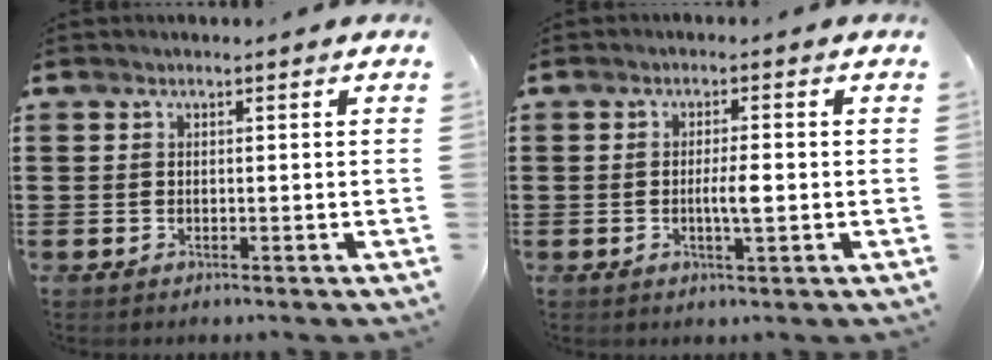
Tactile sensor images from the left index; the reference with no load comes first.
{"total": 3.4, "force": [-0.5, 0.6, 3.3], "torque": [-0.058, -0.001, -0.011]}